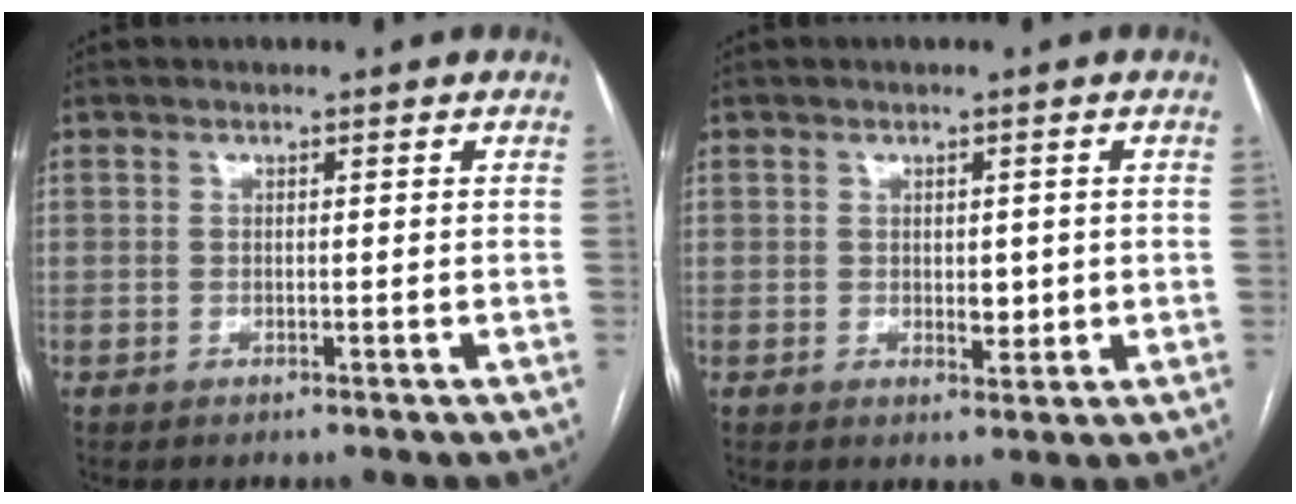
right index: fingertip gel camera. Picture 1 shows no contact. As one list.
[{"total": 2.8, "force": [0.1, 1.7, 2.2], "torque": [-0.026, -0.002, 0.009]}]